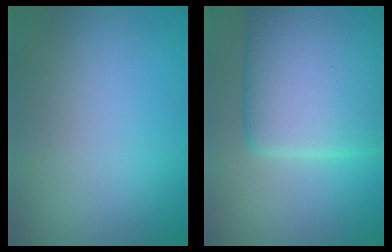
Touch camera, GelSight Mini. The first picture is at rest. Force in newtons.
{"total": 10.1, "press": 10.1, "slide": 0.6}